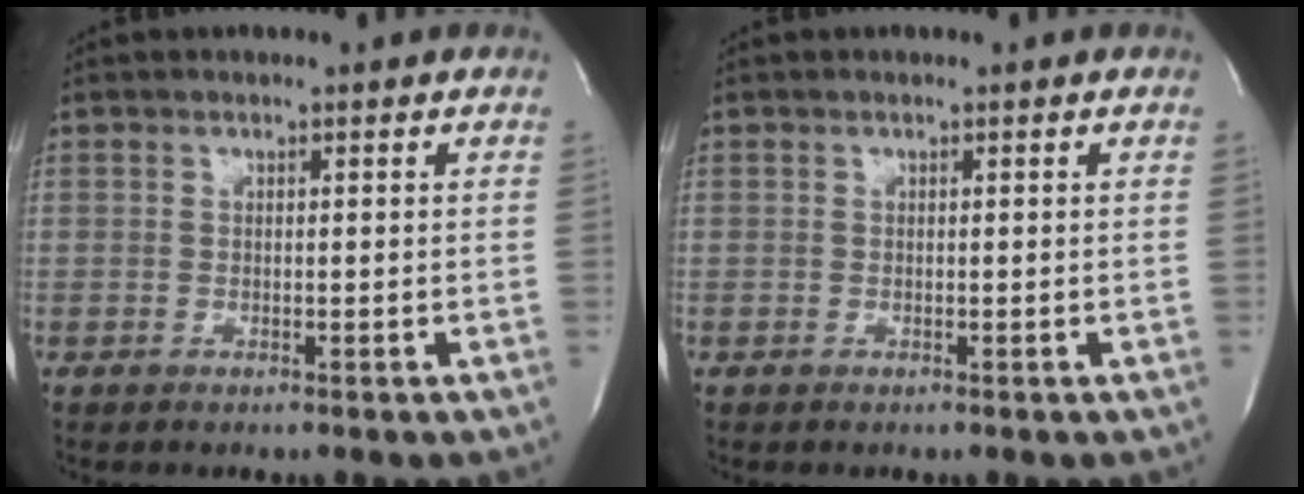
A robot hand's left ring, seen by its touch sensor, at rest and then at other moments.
{"total": 0.0}